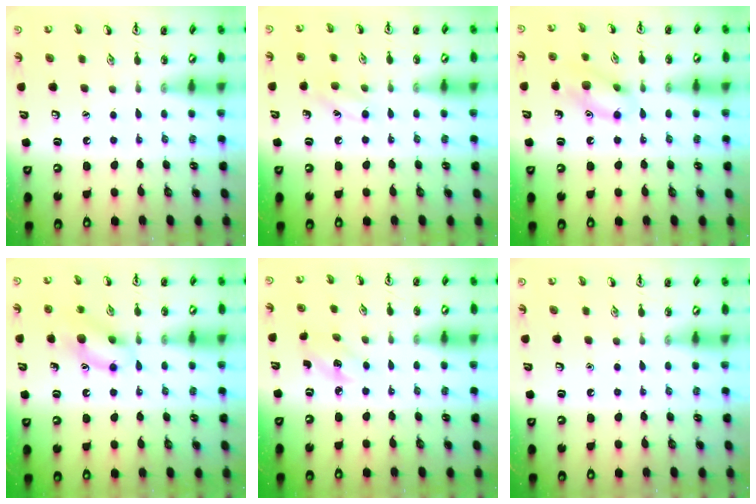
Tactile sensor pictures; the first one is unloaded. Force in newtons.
{"total": 7.0, "press": 6.7, "slide": 2.1}
{"total": 10.5, "press": 10.5, "slide": 0.6}
{"total": 10.1, "press": 10.0, "slide": 1.3}
{"total": 2.4, "press": 2.2, "slide": 0.9}
{"total": 0.0}